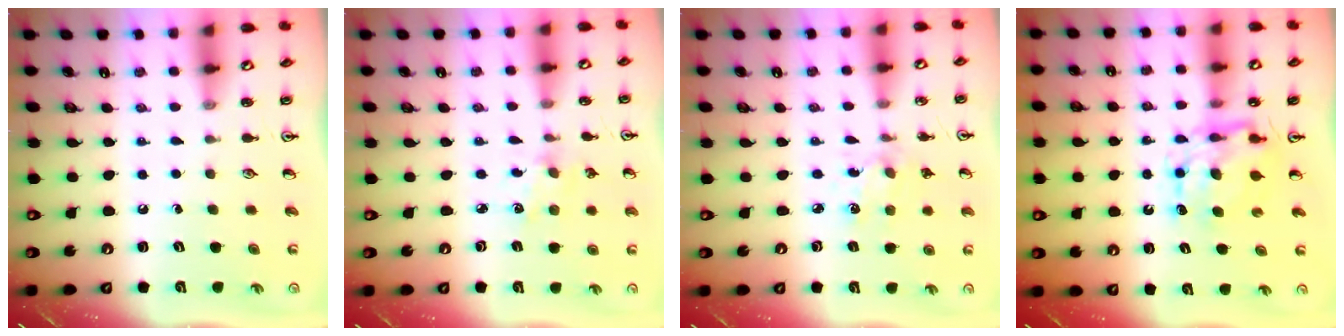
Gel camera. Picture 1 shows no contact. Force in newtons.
{"total": 1.8, "press": 1.7, "slide": 0.3}
{"total": 2.8, "press": 2.7, "slide": 0.7}
{"total": 8.2, "press": 8.2, "slide": 0.4}